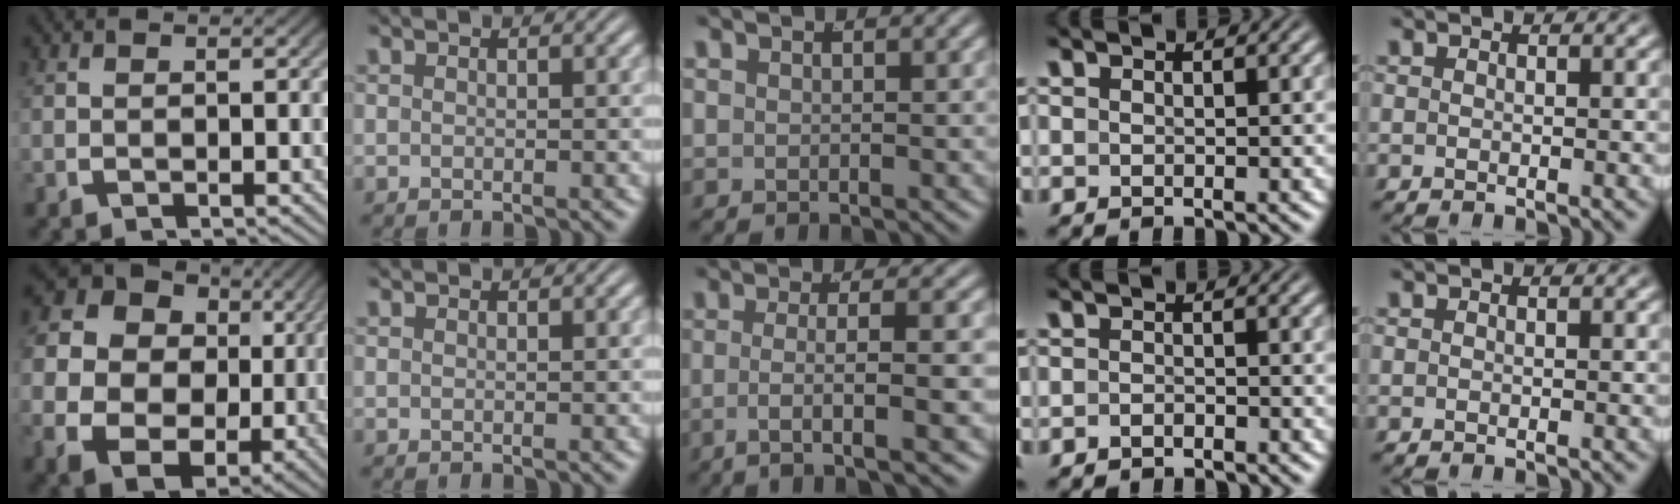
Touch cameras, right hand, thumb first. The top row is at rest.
{"thumb": {"total": 18.9, "force": [2.7, 15.0, 11.2], "torque": [-0.256, -0.038, 0.044]}, "index": {"total": 0.6, "force": [0.6, -0.2, -0.1], "torque": [0.008, -0.001, 0.011]}, "middle": {"total": 4.7, "force": [-2.2, 0.0, 4.2], "torque": [-0.079, -0.017, -0.027]}, "ring": {"total": 1.7, "force": [-1.7, 0.1, 0.0], "torque": [-0.004, -0.006, -0.026]}}